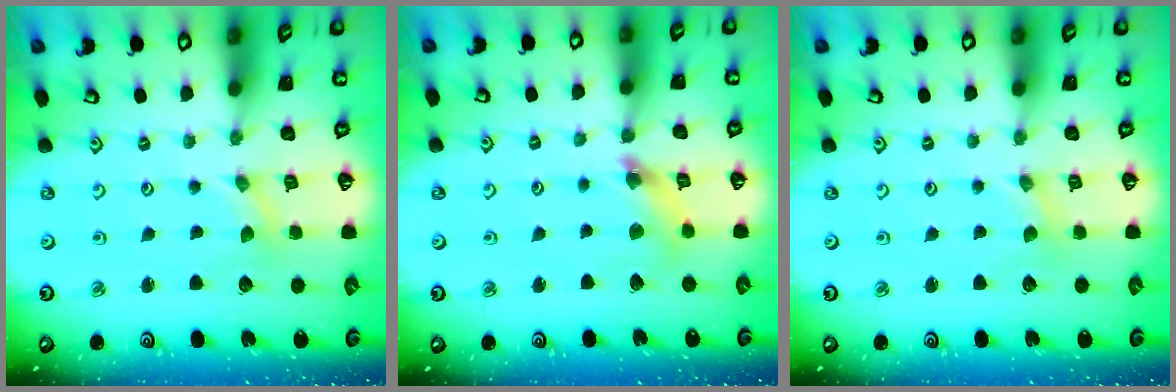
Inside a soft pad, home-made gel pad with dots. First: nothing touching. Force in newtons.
{"total": 7.2, "press": 7.2, "slide": 0.8}
{"total": 0.8, "press": 0.8, "slide": 0.2}